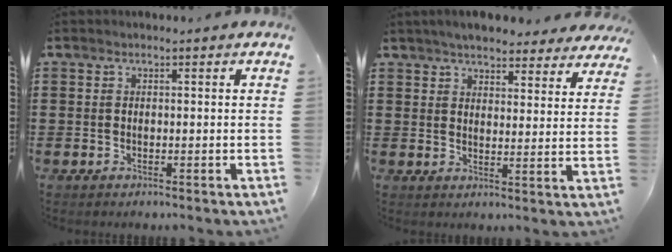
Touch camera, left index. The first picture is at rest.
{"total": 5.0, "force": [4.8, 0.7, 1.2], "torque": [-0.043, -0.015, 0.088]}